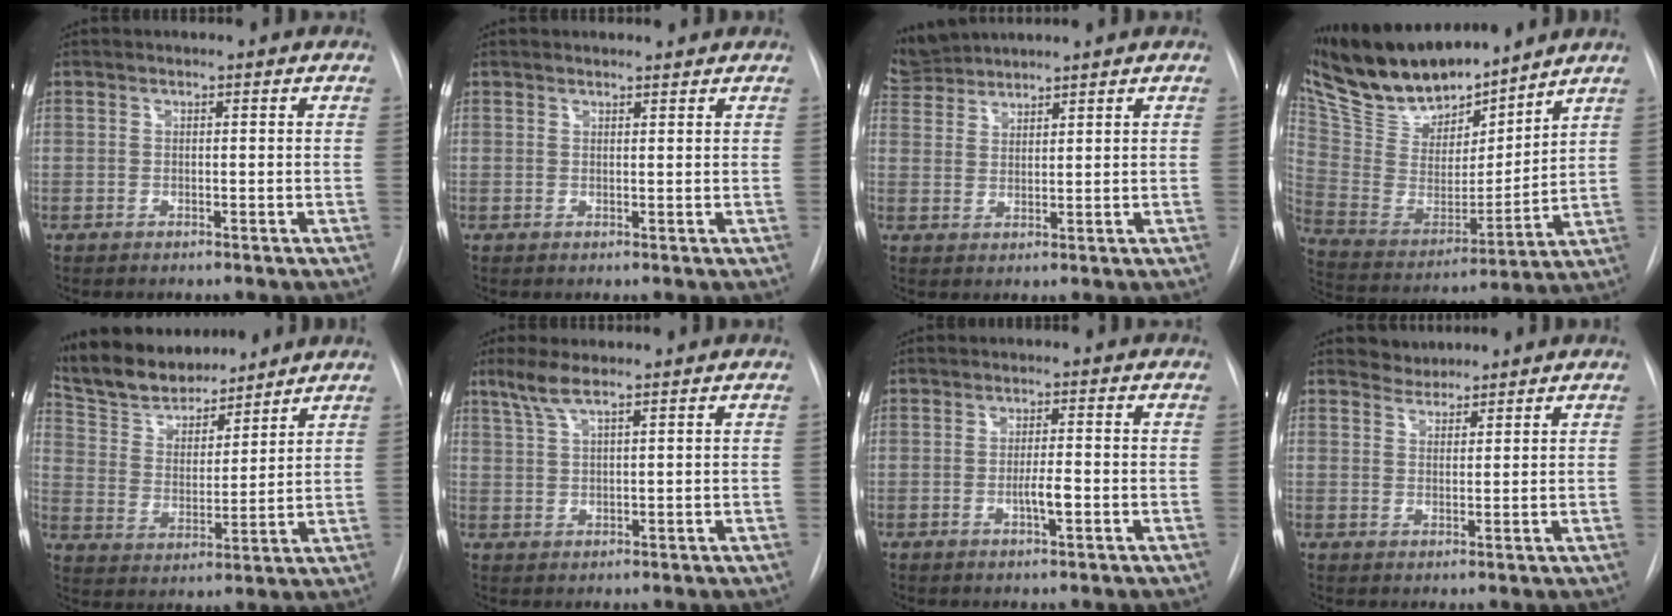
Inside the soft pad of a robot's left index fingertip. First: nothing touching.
{"total": 2.4, "force": [2.3, 0.4, 0.4], "torque": [-0.009, 0.009, 0.030]}
{"total": 4.9, "force": [4.9, -0.1, -0.3], "torque": [-0.008, 0.020, 0.104]}
{"total": 20.3, "force": [17.6, 5.8, 8.4], "torque": [-0.161, 0.003, 0.325]}
{"total": 14.0, "force": [12.8, 3.9, 4.2], "torque": [-0.073, 0.019, 0.234]}
{"total": 4.3, "force": [3.2, 0.3, 2.8], "torque": [-0.067, 0.010, 0.069]}
{"total": 2.7, "force": [-0.8, 0.3, 2.6], "torque": [-0.047, -0.001, -0.013]}
{"total": 2.7, "force": [2.5, 0.8, -0.4], "torque": [0.009, 0.008, 0.044]}